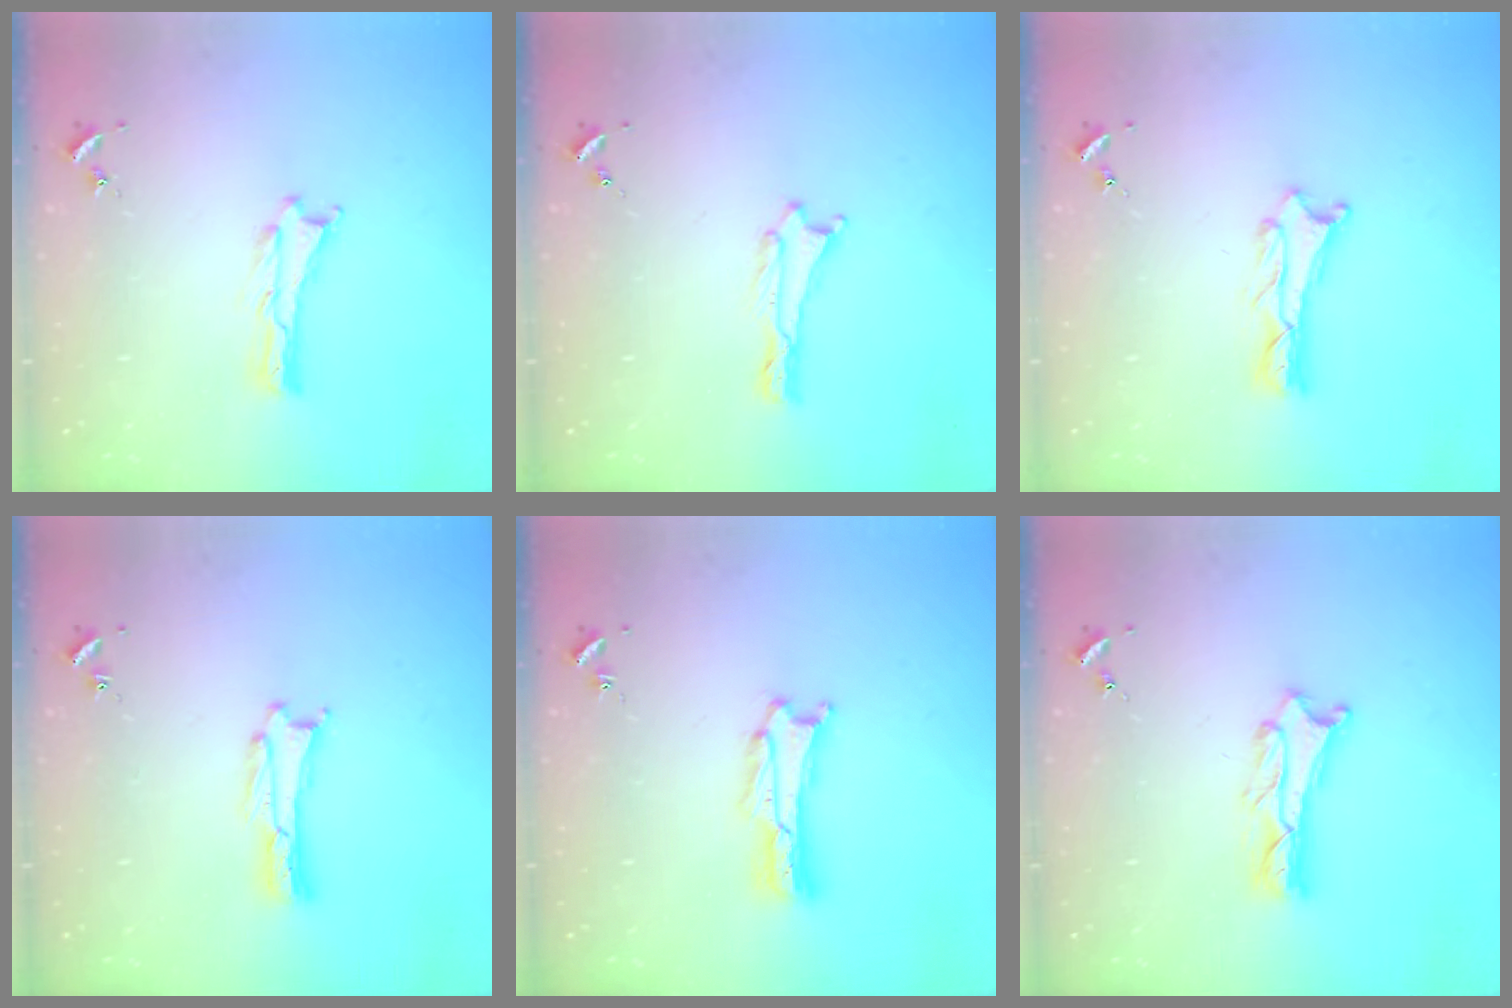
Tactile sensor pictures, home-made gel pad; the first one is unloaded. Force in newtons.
{"total": 0.0}
{"total": 1.1, "press": 1.0, "slide": 0.2}
{"total": 0.0}
{"total": 1.4, "press": 1.4, "slide": 0.0}
{"total": 2.6, "press": 2.6, "slide": 0.3}